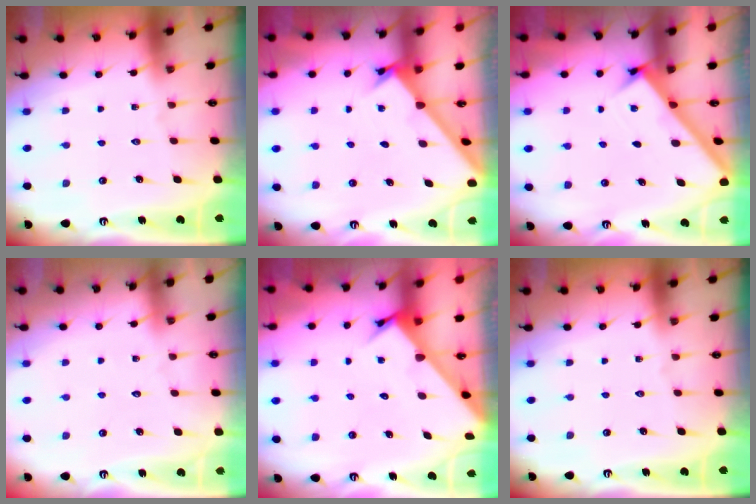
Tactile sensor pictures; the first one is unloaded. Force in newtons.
{"total": 1.6, "press": 1.6, "slide": 0.1}
{"total": 2.6, "press": 2.5, "slide": 0.3}
{"total": 2.1, "press": 2.1, "slide": 0.3}
{"total": 3.5, "press": 3.5, "slide": 0.3}
{"total": 0.0}